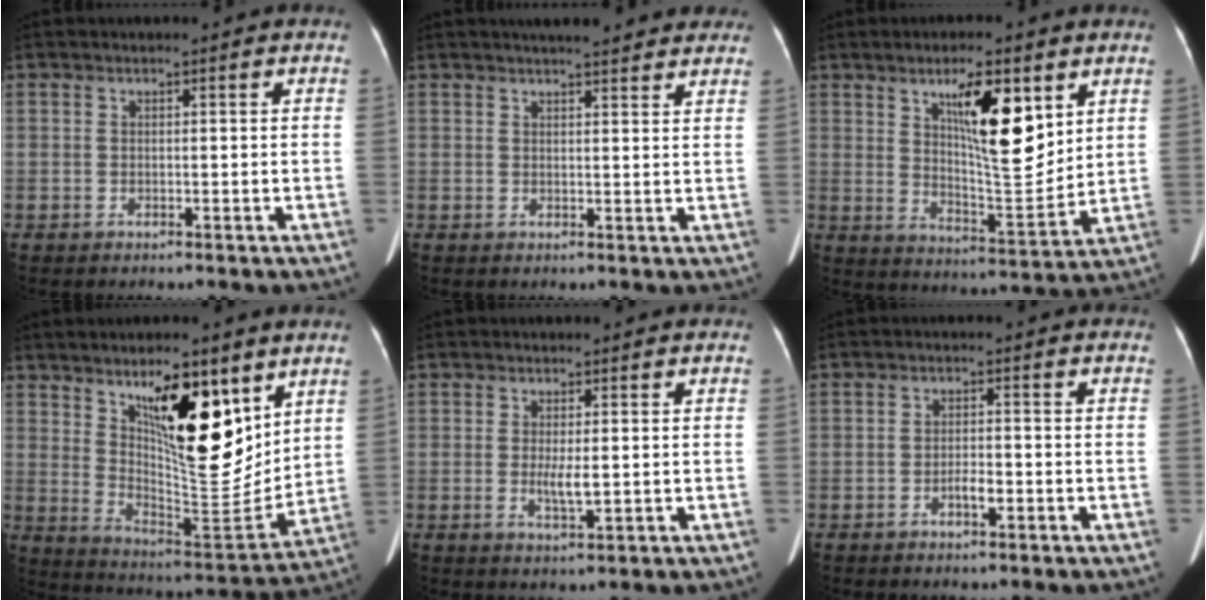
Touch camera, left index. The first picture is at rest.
{"total": 10.5, "force": [9.2, 1.9, 4.9], "torque": [-0.051, 0.015, 0.101]}
{"total": 11.6, "force": [5.2, 2.8, 10.0], "torque": [-0.168, -0.004, 0.094]}
{"total": 16.3, "force": [7.9, 5.0, 13.3], "torque": [-0.203, -0.008, 0.145]}
{"total": 2.8, "force": [-0.1, 0.5, 2.8], "torque": [-0.055, -0.007, 0.002]}
{"total": 2.0, "force": [-1.0, 0.6, 1.7], "torque": [-0.028, 0.003, -0.017]}